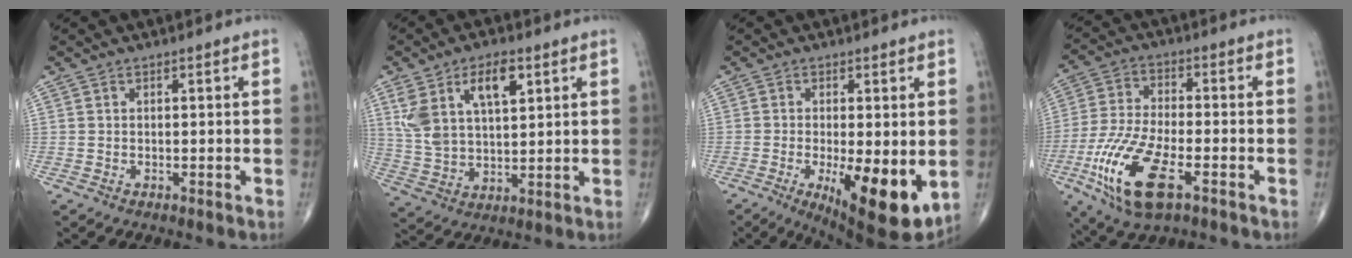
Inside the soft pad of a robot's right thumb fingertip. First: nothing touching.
{"total": 12.5, "force": [5.4, 6.2, 9.4], "torque": [-0.170, -0.011, 0.109]}
{"total": 13.6, "force": [-3.1, 4.3, 12.6], "torque": [-0.180, -0.028, -0.036]}
{"total": 15.8, "force": [-6.6, 6.0, 13.1], "torque": [-0.281, 0.006, -0.120]}